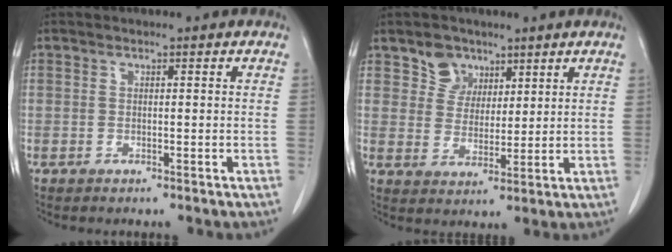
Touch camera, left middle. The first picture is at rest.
{"total": 5.0, "force": [3.3, 3.7, 0.7], "torque": [-0.014, 0.005, 0.063]}